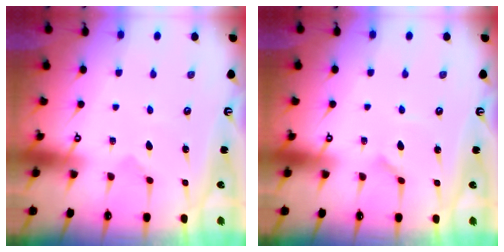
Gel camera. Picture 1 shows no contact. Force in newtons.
{"total": 2.0, "press": 2.0, "slide": 0.2}